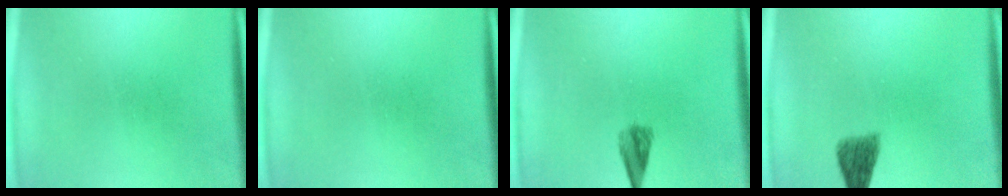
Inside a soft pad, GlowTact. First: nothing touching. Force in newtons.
{"total": 0.0}
{"total": 2.5}
{"total": 3.7}